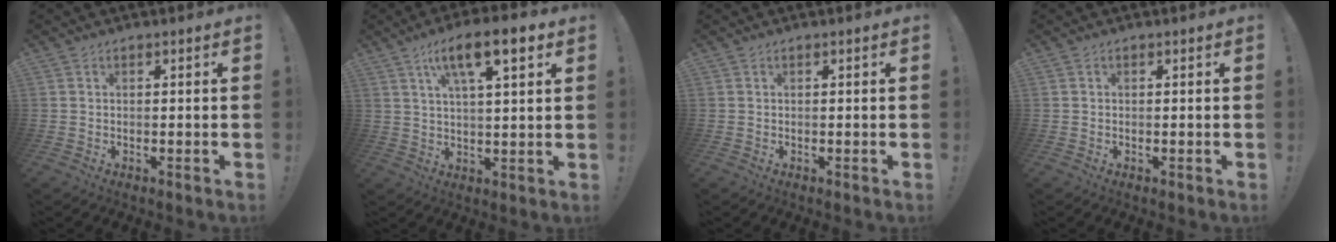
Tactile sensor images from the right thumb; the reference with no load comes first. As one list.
[{"total": 12.0, "force": [6.0, 3.0, 9.9], "torque": [-0.159, -0.018, 0.095]}, {"total": 0.0}, {"total": 0.0}]